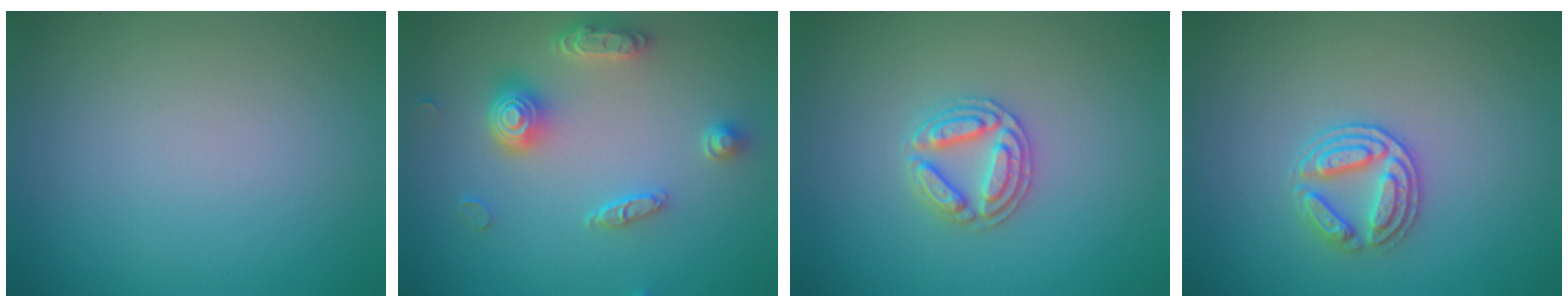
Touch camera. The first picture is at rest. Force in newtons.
{"total": 4.5, "press": 3.6, "slide": 2.7}
{"total": 2.8, "press": 2.7, "slide": 0.5}
{"total": 2.9, "press": 2.7, "slide": 1.0}